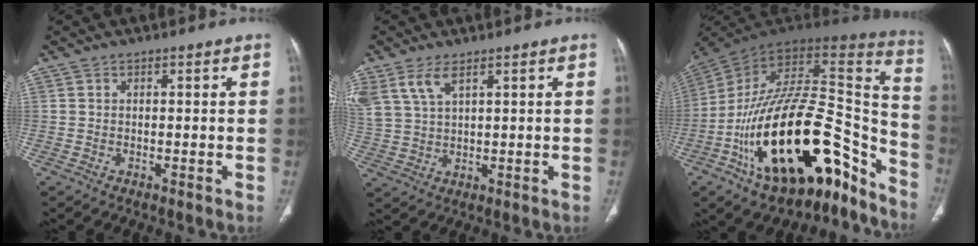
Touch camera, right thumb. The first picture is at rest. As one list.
[{"total": 6.4, "force": [3.9, 2.6, 4.4], "torque": [-0.103, -0.006, 0.091]}, {"total": 33.5, "force": [-17.8, 15.4, 23.9], "torque": [-0.303, 0.107, -0.282]}]